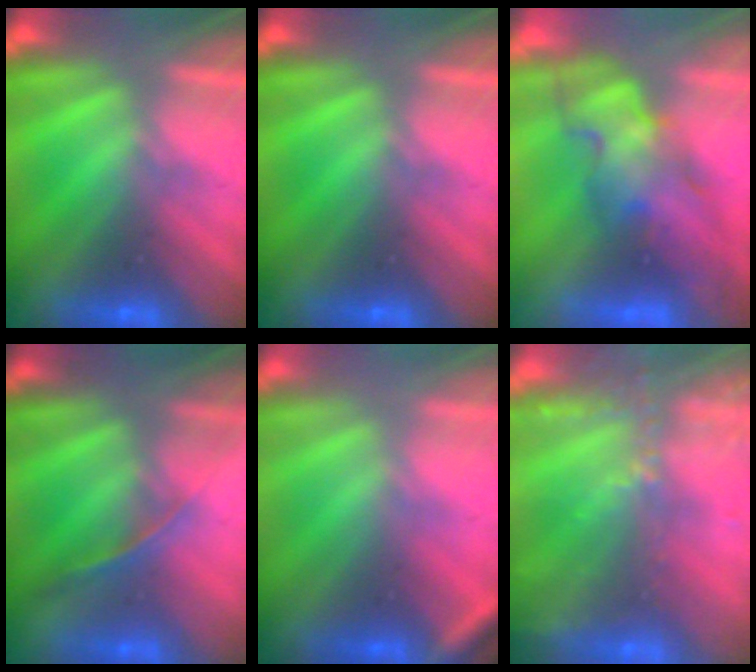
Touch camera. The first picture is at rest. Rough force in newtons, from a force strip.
{"total": 0.0}
{"total": 3.6}
{"total": 1.5}
{"total": 2.5}
{"total": 9.3}